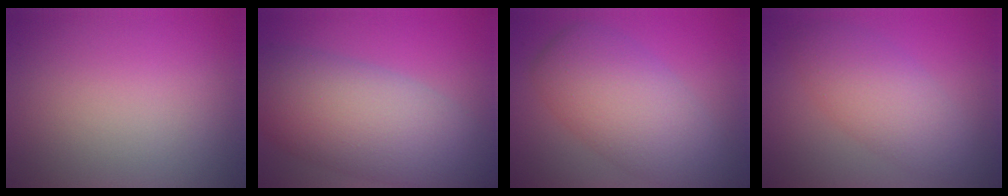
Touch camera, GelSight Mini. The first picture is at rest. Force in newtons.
{"total": 8.8, "press": 8.8, "slide": 0.6}
{"total": 7.3, "press": 7.3, "slide": 0.2}
{"total": 4.6, "press": 4.6, "slide": 0.2}